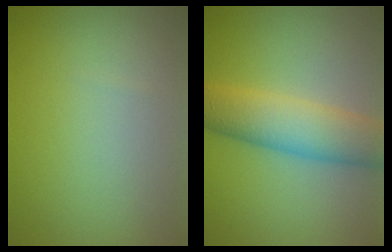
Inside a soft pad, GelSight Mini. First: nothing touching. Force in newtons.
{"total": 6.5, "press": 6.5, "slide": 0.5}